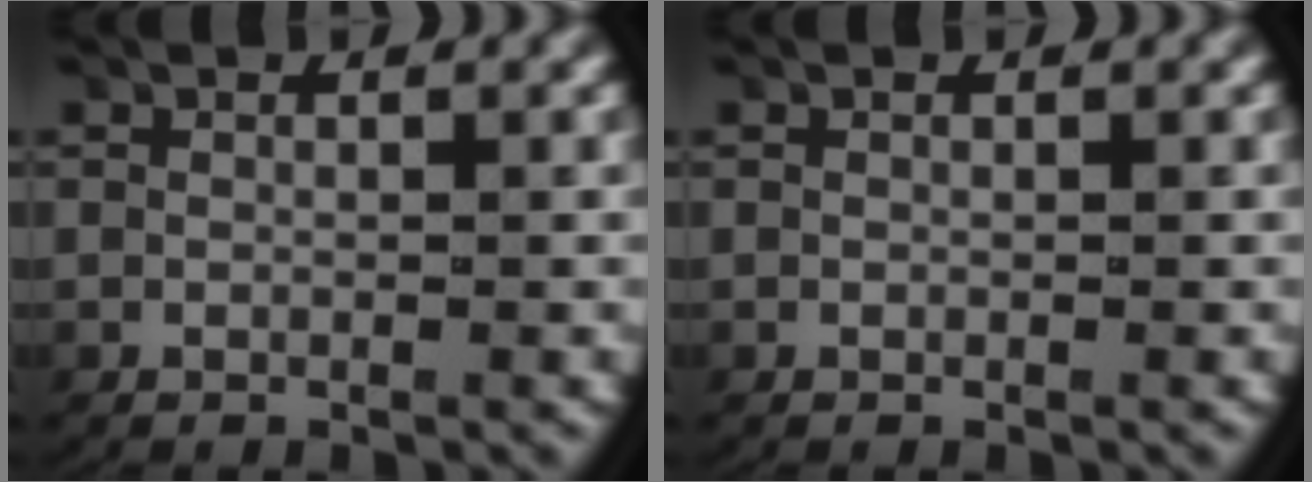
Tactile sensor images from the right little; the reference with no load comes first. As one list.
[{"total": 0.0}]